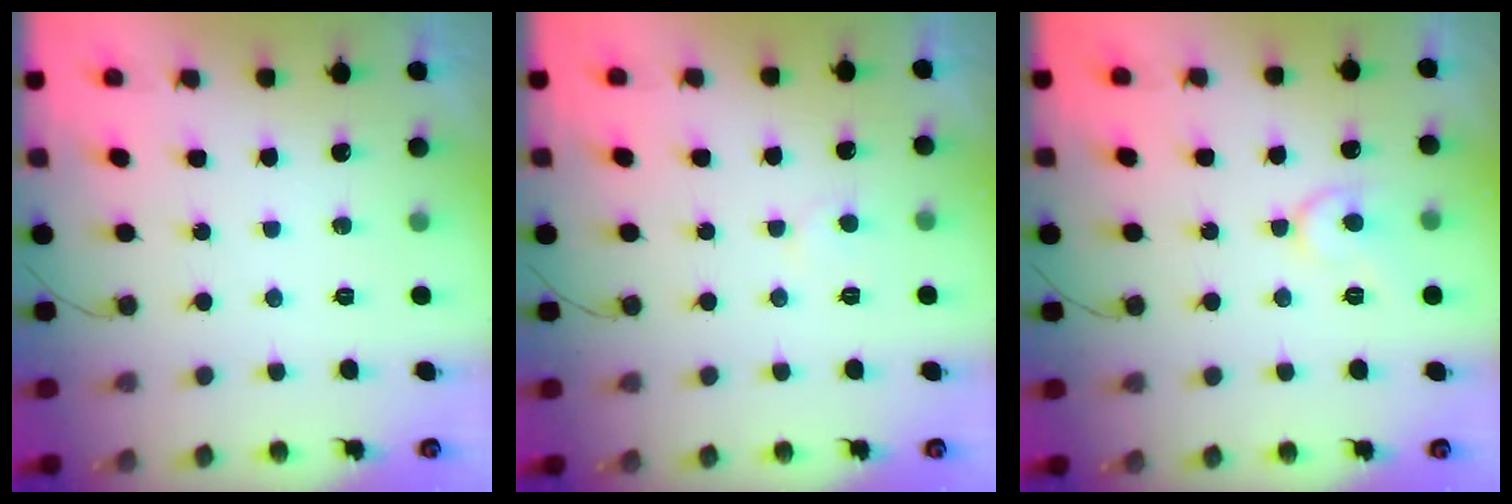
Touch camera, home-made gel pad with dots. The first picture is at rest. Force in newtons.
{"total": 2.8, "press": 2.8, "slide": 0.1}
{"total": 7.5, "press": 7.5, "slide": 0.7}